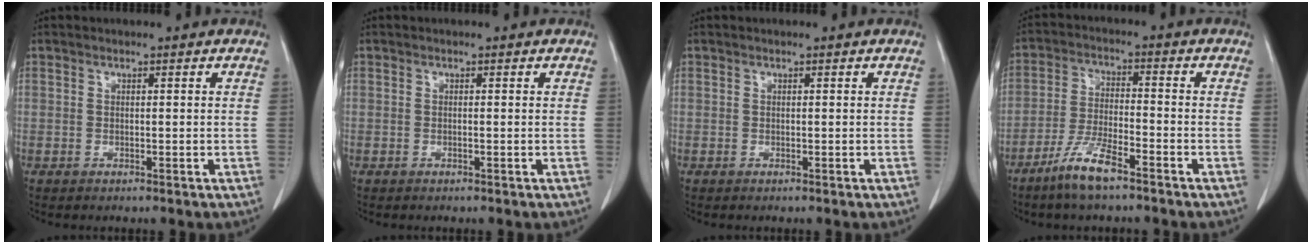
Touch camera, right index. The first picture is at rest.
{"total": 0.0}
{"total": 0.0}
{"total": 7.5, "force": [-5.3, 1.0, 5.1], "torque": [-0.111, -0.011, -0.103]}